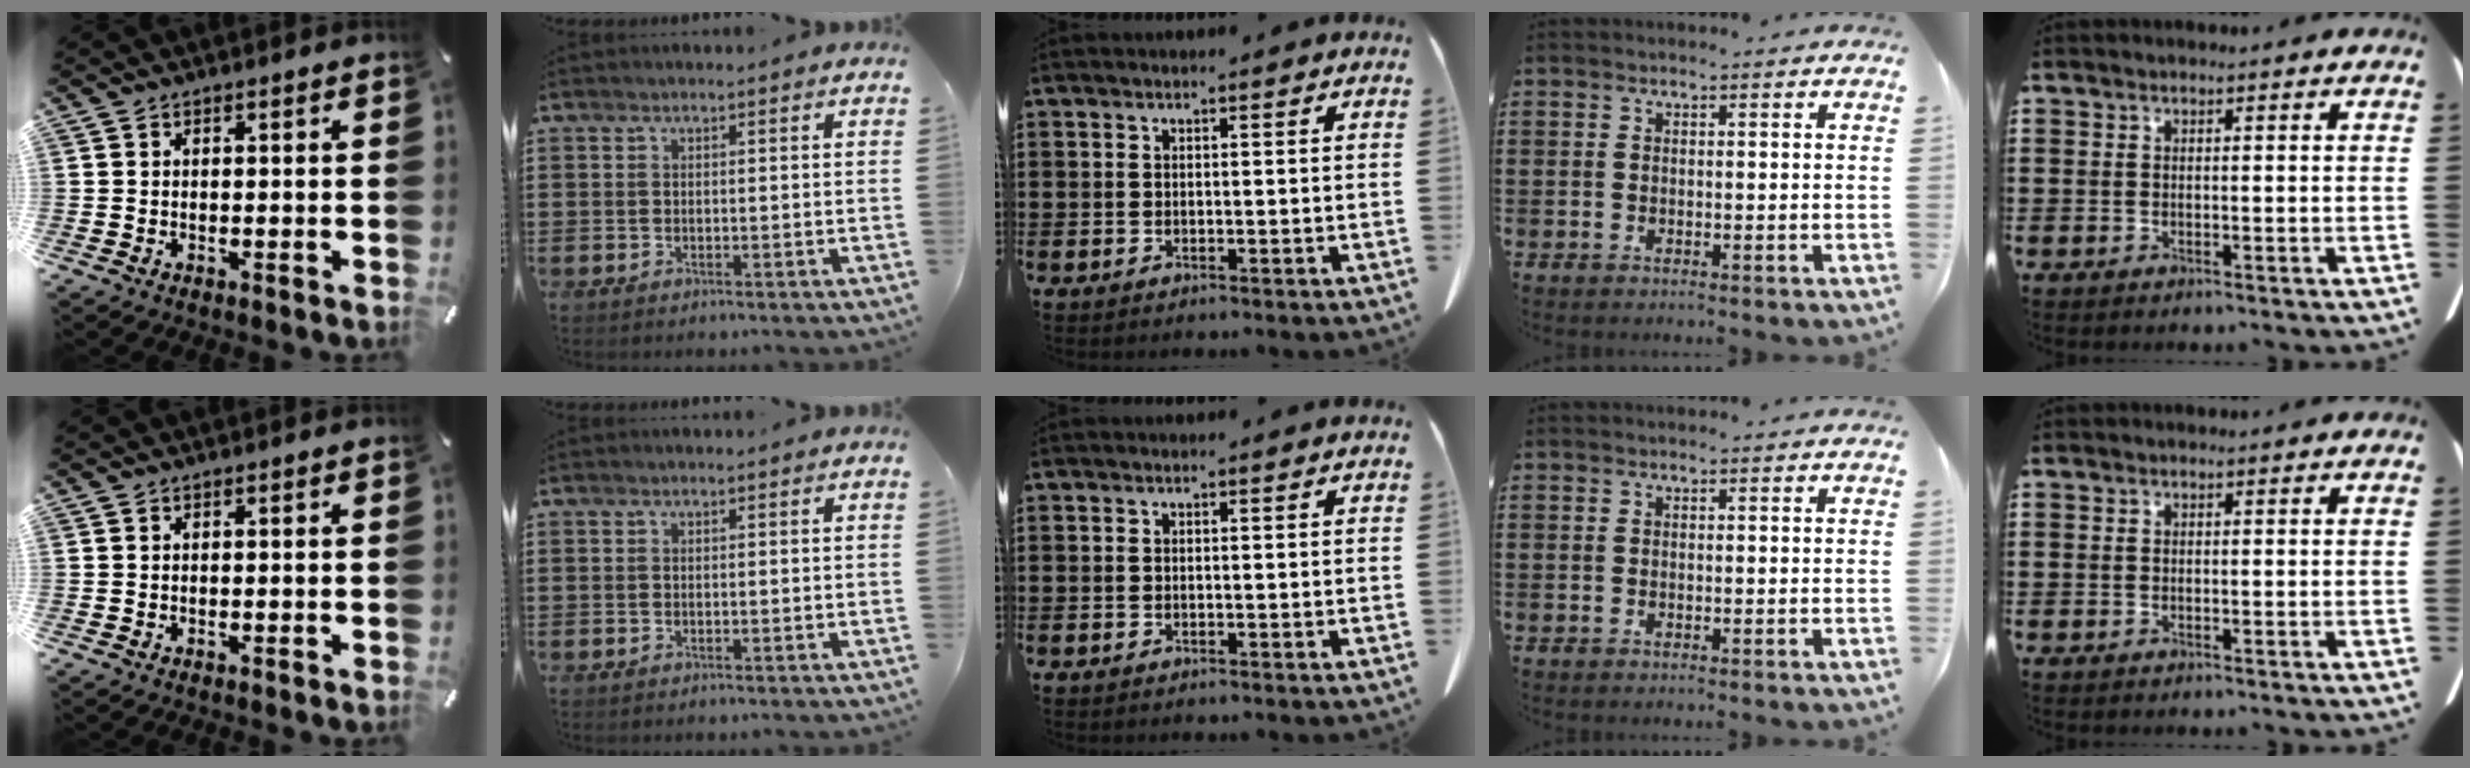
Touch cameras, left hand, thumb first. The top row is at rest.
{}